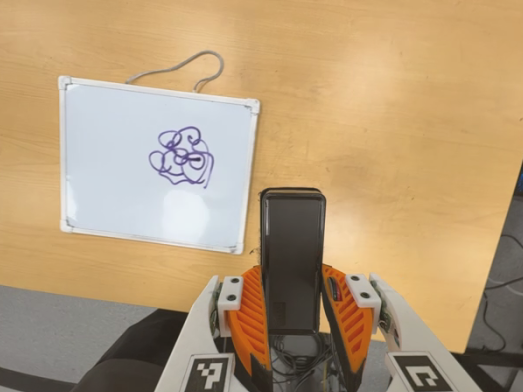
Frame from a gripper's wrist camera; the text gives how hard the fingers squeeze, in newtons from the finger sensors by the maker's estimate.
{"total": 4.7, "left": 3.1, "right": 6.4}